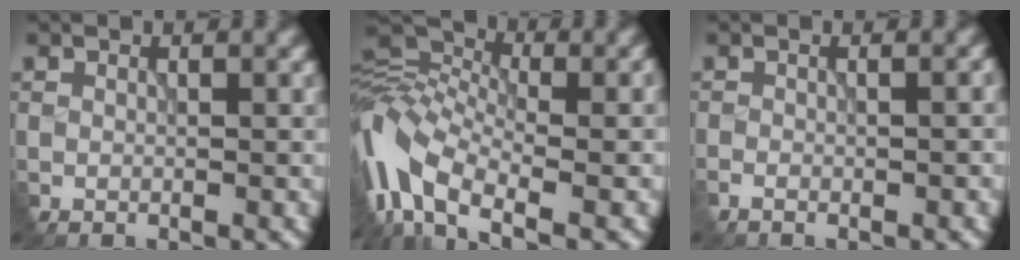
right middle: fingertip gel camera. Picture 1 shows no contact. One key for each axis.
{"total": 9.0, "fx": -3.8, "fy": 4.3, "fz": 7.0, "tx": -0.141, "ty": 0.006, "tz": -0.086}
{"total": 1.6, "fx": -0.4, "fy": 0.6, "fz": 1.5, "tx": -0.003, "ty": 0.008, "tz": -0.007}